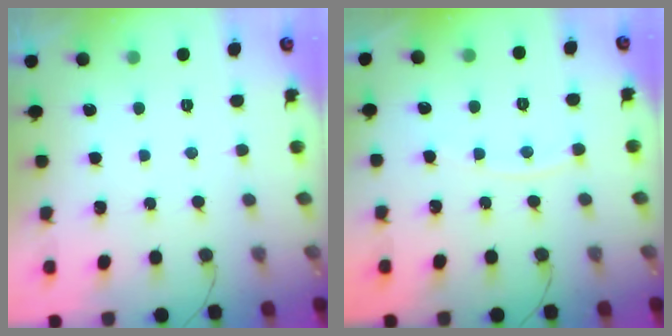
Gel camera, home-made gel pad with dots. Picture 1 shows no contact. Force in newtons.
{"total": 4.6, "press": 4.5, "slide": 0.7}